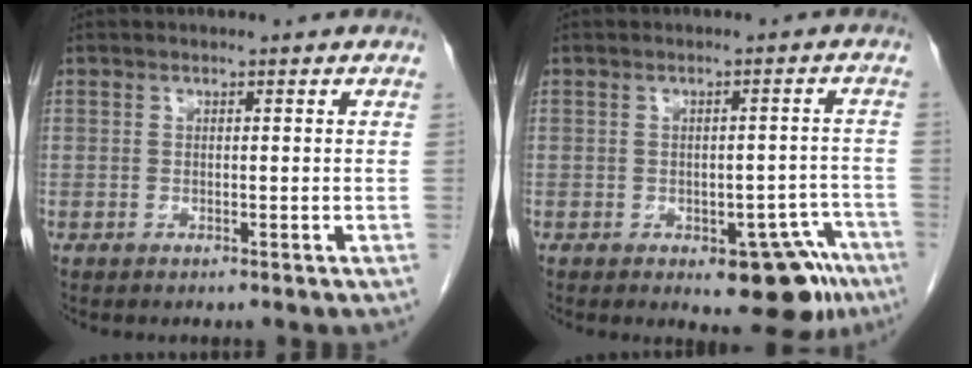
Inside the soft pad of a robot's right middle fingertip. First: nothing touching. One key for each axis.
{"total": 9.0, "fx": -5.5, "fy": 3.4, "fz": 6.2, "tx": -0.045, "ty": 0.008, "tz": -0.067}